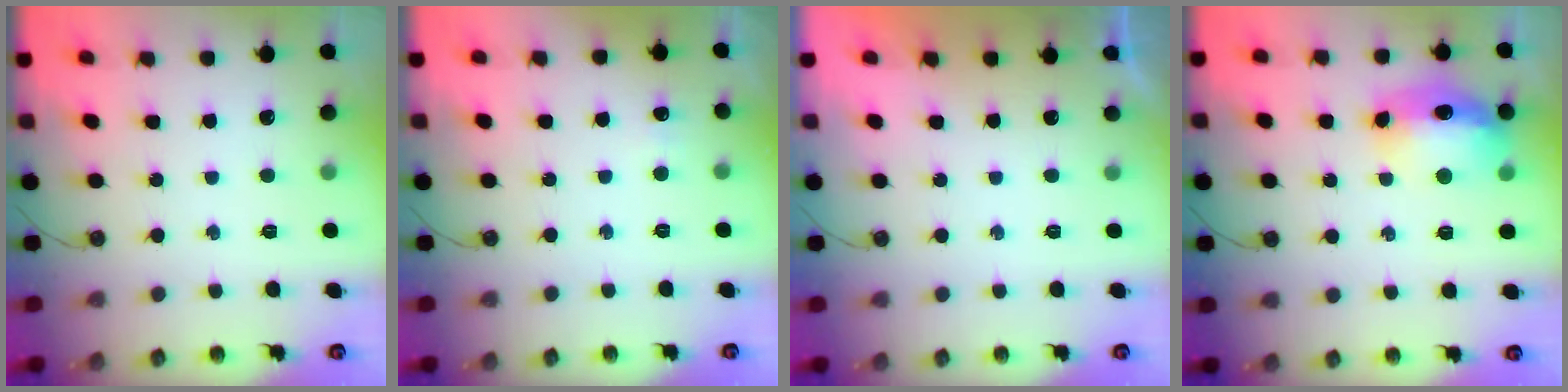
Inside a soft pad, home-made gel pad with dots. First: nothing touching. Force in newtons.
{"total": 3.2, "press": 3.2, "slide": 0.4}
{"total": 0.0}
{"total": 13.9, "press": 13.8, "slide": 1.5}